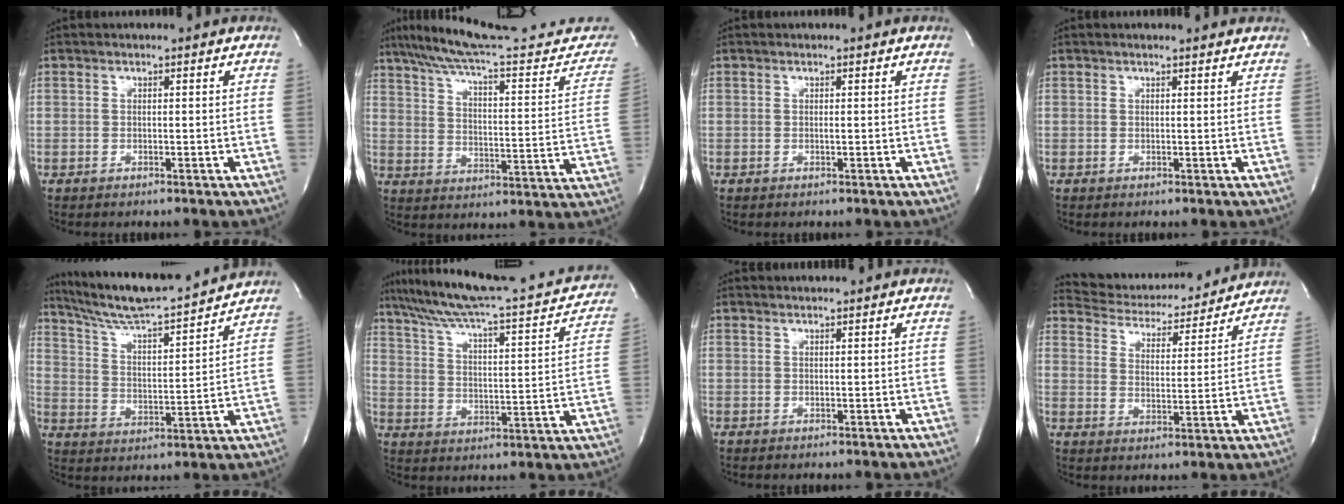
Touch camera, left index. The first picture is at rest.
{"total": 27.0, "force": [23.7, 3.8, 12.4], "torque": [-0.183, -0.043, 0.310]}
{"total": 0.0}
{"total": 2.9, "force": [2.8, 0.3, 0.7], "torque": [-0.016, 0.002, 0.025]}
{"total": 16.7, "force": [15.5, 0.2, 6.2], "torque": [-0.116, -0.003, 0.245]}
{"total": 24.8, "force": [22.2, 2.4, 10.8], "torque": [-0.168, -0.026, 0.298]}
{"total": 1.8, "force": [1.8, 0.1, 0.1], "torque": [-0.008, 0.010, 0.023]}
{"total": 16.6, "force": [15.9, 3.5, 3.4], "torque": [-0.044, -0.006, 0.216]}